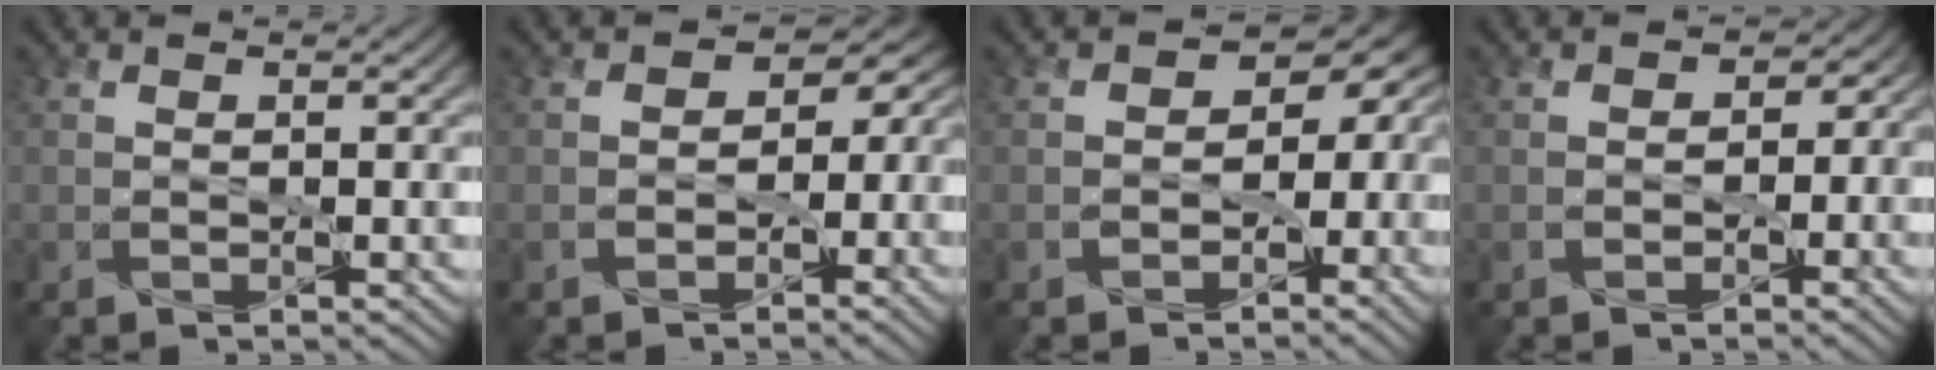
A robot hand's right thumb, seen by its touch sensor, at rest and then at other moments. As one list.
[{"total": 4.3, "force": [-1.1, 3.7, 1.9], "torque": [-0.002, 0.002, -0.027]}, {"total": 7.7, "force": [-1.7, 6.3, 4.0], "torque": [-0.020, 0.006, -0.049]}, {"total": 2.4, "force": [-0.7, 2.1, 0.7], "torque": [0.004, 0.003, -0.013]}]